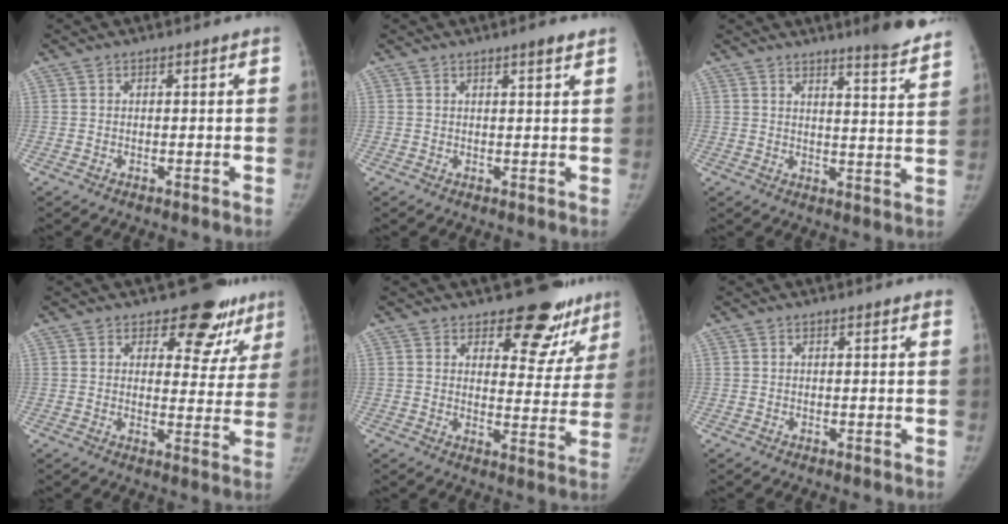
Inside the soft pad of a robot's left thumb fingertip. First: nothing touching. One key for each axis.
{"total": 2.4, "fx": 1.7, "fy": 0.2, "fz": 1.8, "tx": -0.026, "ty": -0.009, "tz": 0.024}
{"total": 10.6, "fx": 9.1, "fy": 0.7, "fz": 5.4, "tx": -0.051, "ty": -0.063, "tz": 0.105}
{"total": 11.9, "fx": 9.2, "fy": 6.3, "fz": 4.1, "tx": 0.003, "ty": -0.062, "tz": 0.099}
{"total": 13.5, "fx": 10.9, "fy": 6.3, "fz": 5.0, "tx": -0.005, "ty": -0.083, "tz": 0.126}
{"total": 2.1, "fx": 1.9, "fy": 0.3, "fz": 0.9, "tx": -0.007, "ty": -0.001, "tz": 0.015}